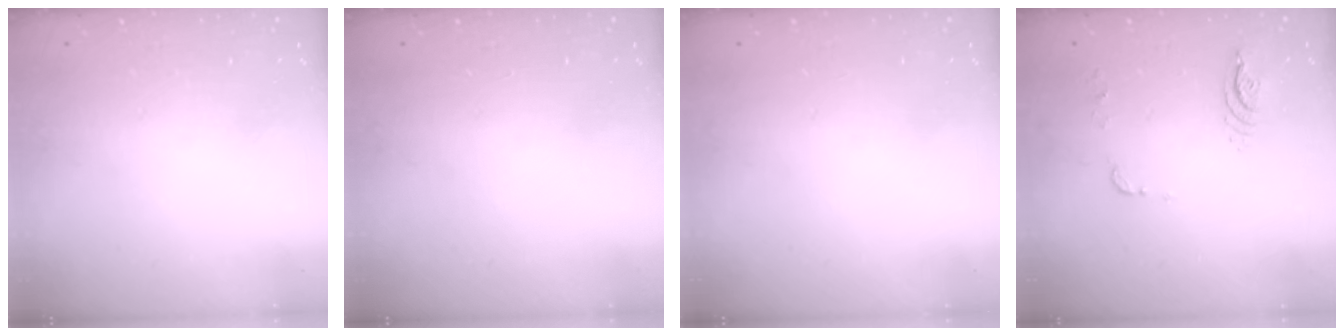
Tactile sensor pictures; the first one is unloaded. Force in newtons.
{"total": 0.0}
{"total": 0.0}
{"total": 6.7, "press": 6.7, "slide": 0.5}